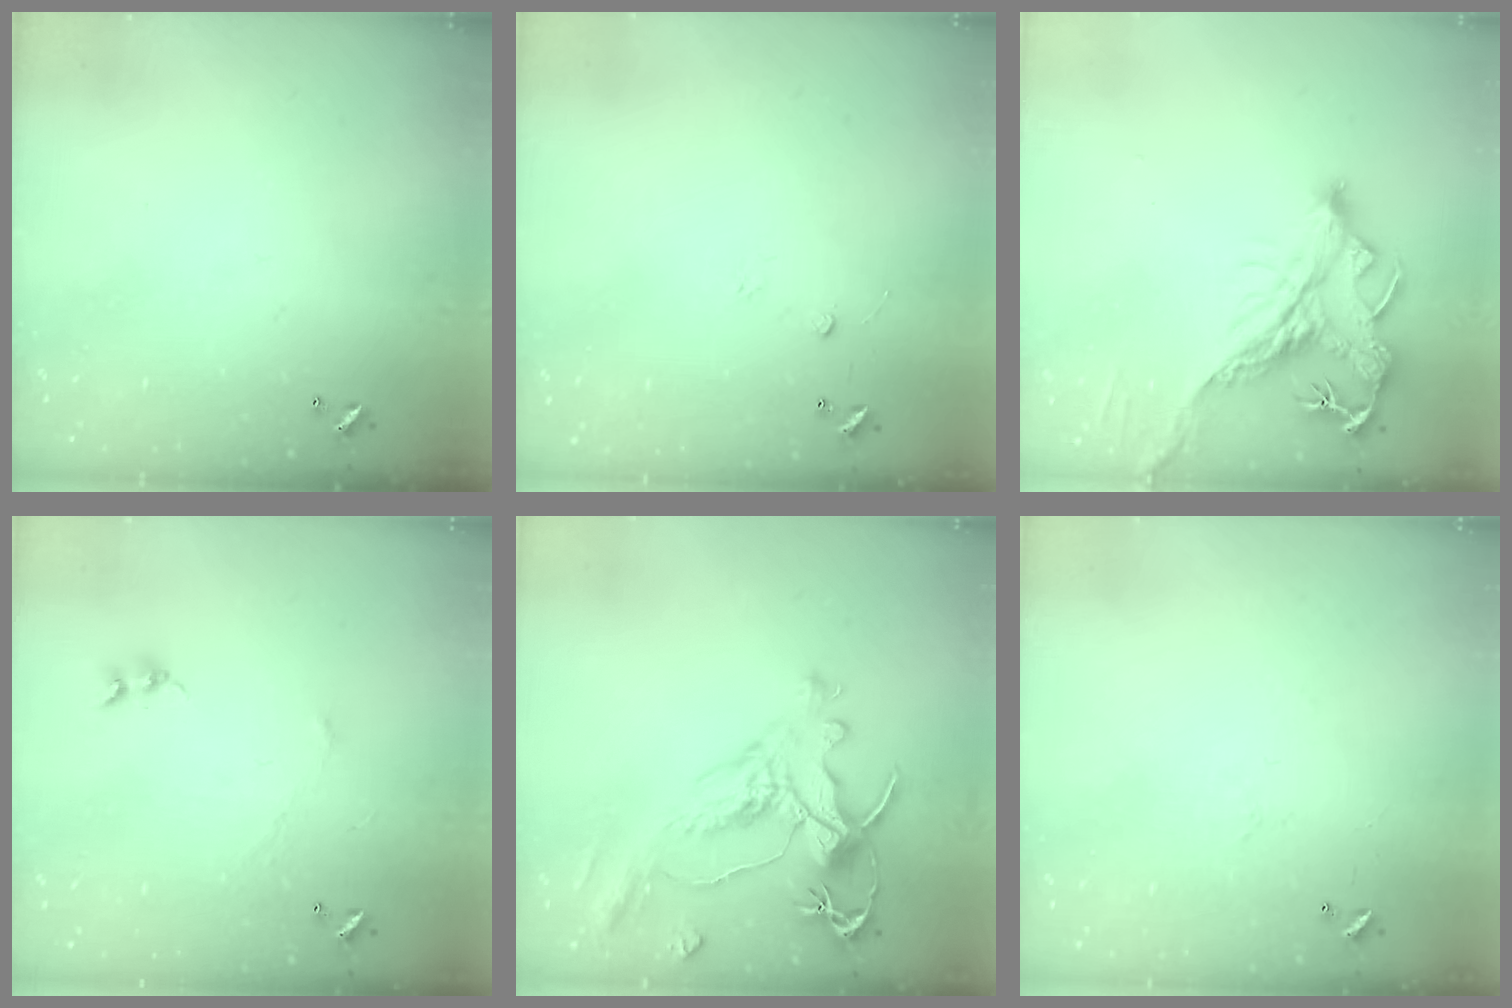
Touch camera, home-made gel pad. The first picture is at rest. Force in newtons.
{"total": 6.6, "press": 6.6, "slide": 0.6}
{"total": 3.2, "press": 3.0, "slide": 1.3}
{"total": 0.0}
{"total": 1.8, "press": 1.2, "slide": 1.3}
{"total": 6.6, "press": 6.6, "slide": 0.8}